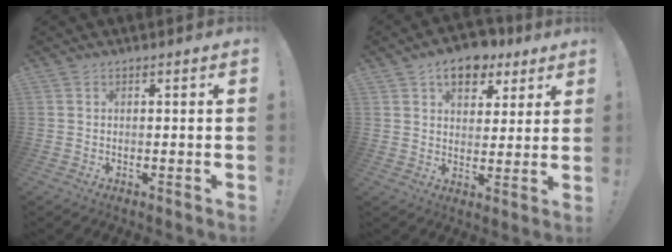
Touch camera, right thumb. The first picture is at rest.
{"total": 10.1, "force": [5.8, 6.4, 5.2], "torque": [-0.076, -0.026, 0.108]}